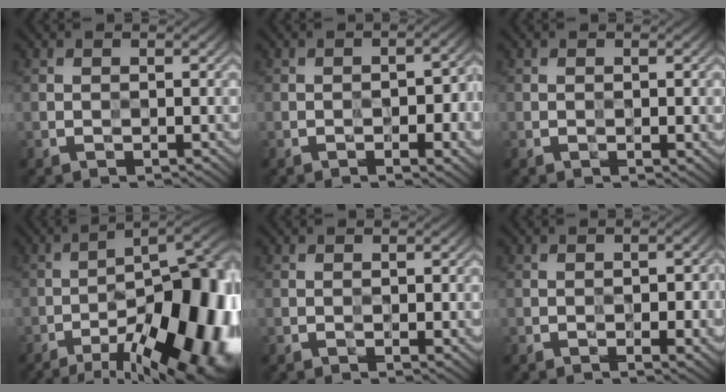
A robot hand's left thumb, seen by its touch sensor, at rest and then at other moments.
{"total": 6.0, "force": [-1.8, 2.5, 5.1], "torque": [-0.068, -0.002, -0.024]}
{"total": 1.0, "force": [0.0, 0.4, 0.9], "torque": [-0.013, -0.003, 0.001]}
{"total": 20.6, "force": [-9.9, 7.5, 16.4], "torque": [-0.188, -0.001, -0.144]}
{"total": 1.3, "force": [-0.1, 0.5, 1.2], "torque": [-0.016, -0.003, 0.000]}
{"total": 3.8, "force": [-1.0, 1.6, 3.4], "torque": [-0.046, -0.002, -0.013]}